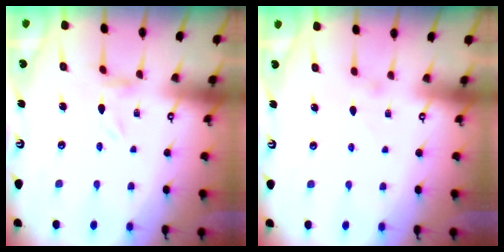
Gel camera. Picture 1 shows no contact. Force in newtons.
{"total": 0.7, "press": 0.6, "slide": 0.3}